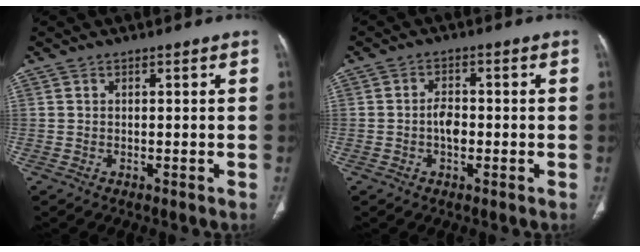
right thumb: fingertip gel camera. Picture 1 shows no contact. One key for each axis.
{"total": 3.4, "fx": -0.7, "fy": 2.1, "fz": 2.6, "tx": -0.039, "ty": 0.009, "tz": -0.016}